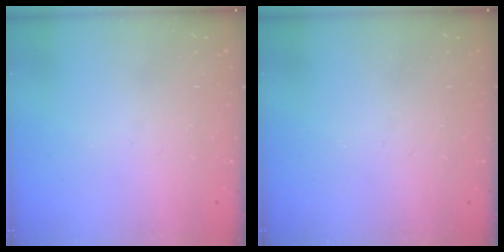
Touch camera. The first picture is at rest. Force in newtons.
{"total": 0.0}